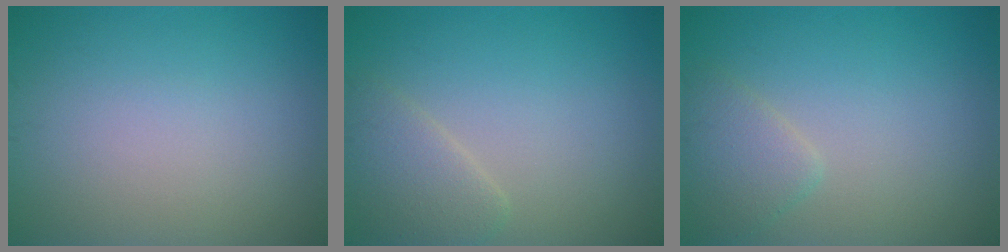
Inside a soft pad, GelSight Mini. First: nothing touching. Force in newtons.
{"total": 2.5, "press": 2.5, "slide": 0.1}
{"total": 2.2, "press": 2.2, "slide": 0.1}